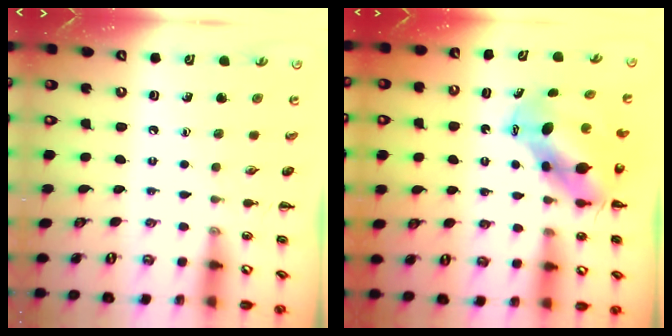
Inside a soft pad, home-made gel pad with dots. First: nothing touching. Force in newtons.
{"total": 8.5, "press": 8.2, "slide": 1.9}